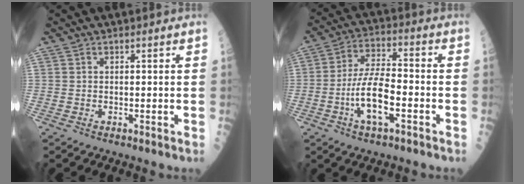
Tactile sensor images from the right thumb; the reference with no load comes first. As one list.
[{"total": 11.0, "force": [-3.5, 3.7, 9.8], "torque": [-0.194, 0.029, -0.065]}]